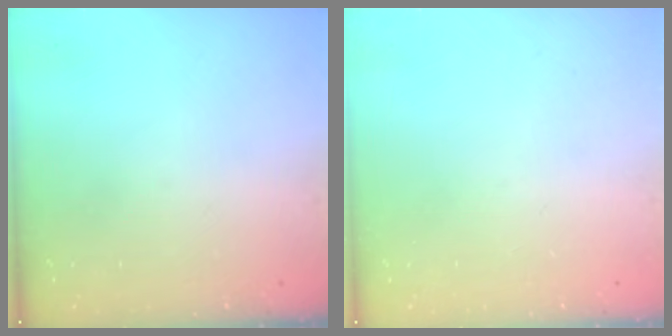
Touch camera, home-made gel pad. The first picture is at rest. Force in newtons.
{"total": 0.0}